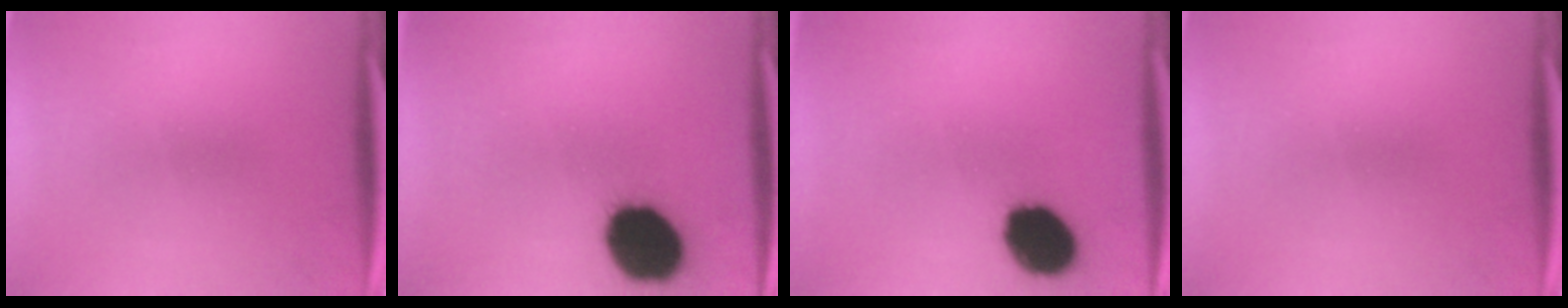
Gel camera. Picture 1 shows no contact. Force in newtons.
{"total": 17.9}
{"total": 13.4}
{"total": 0.0}